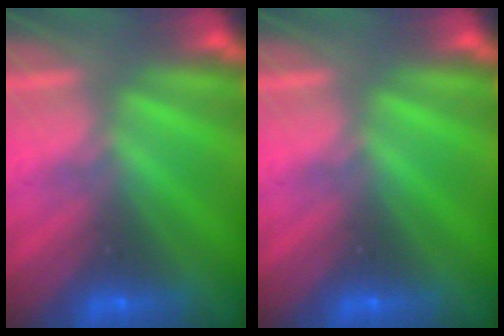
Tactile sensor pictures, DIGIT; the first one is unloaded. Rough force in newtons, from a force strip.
{"total": 0.0}